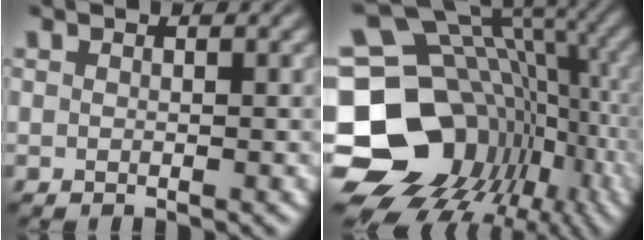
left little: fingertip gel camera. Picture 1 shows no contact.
{"total": 18.7, "force": [-3.8, 14.6, 10.9], "torque": [-0.211, -0.014, -0.039]}